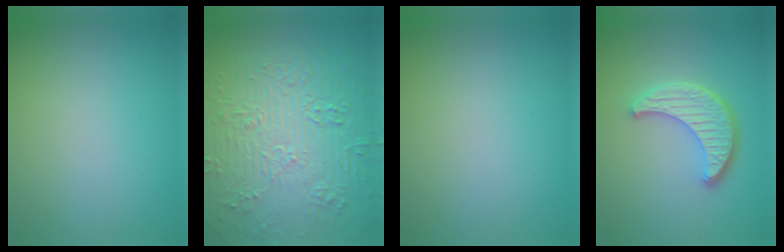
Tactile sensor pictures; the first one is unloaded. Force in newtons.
{"total": 11.7, "press": 7.7, "slide": 8.8}
{"total": 0.0}
{"total": 4.5, "press": 3.8, "slide": 2.5}